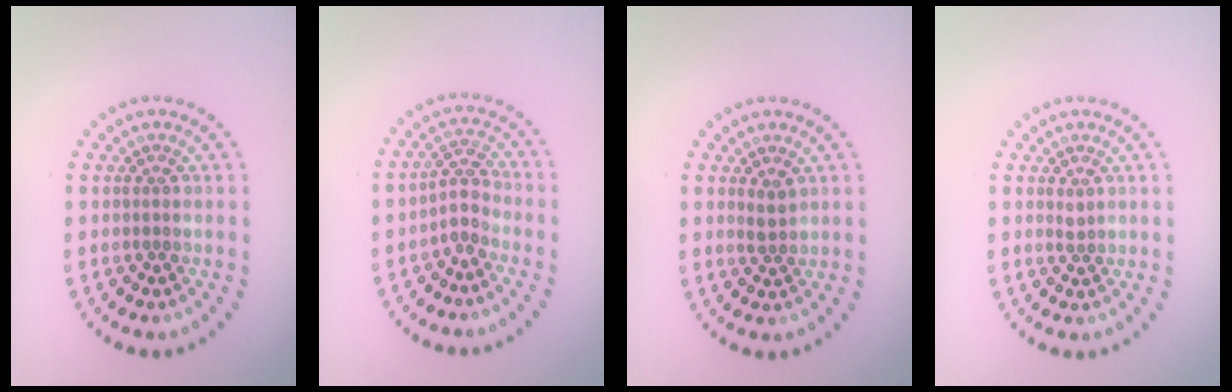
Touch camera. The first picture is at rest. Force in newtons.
{"total": 2.1, "press": 1.6, "slide": 1.3}
{"total": 1.3, "press": 1.1, "slide": 0.7}
{"total": 0.5, "press": 0.4, "slide": 0.3}